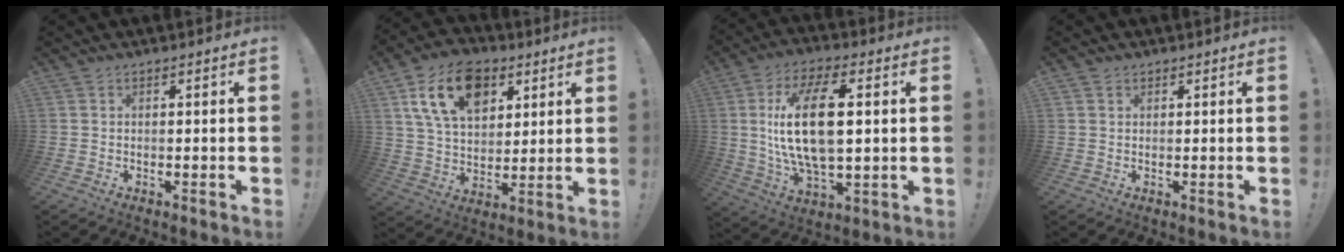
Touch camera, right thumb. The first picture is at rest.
{"total": 18.0, "force": [7.9, 11.8, 11.0], "torque": [-0.178, -0.020, 0.150]}
{"total": 19.5, "force": [2.1, 8.9, 17.2], "torque": [-0.325, -0.002, 0.029]}
{"total": 0.7, "force": [0.6, 0.5, 0.1], "torque": [-0.001, 0.000, 0.011]}